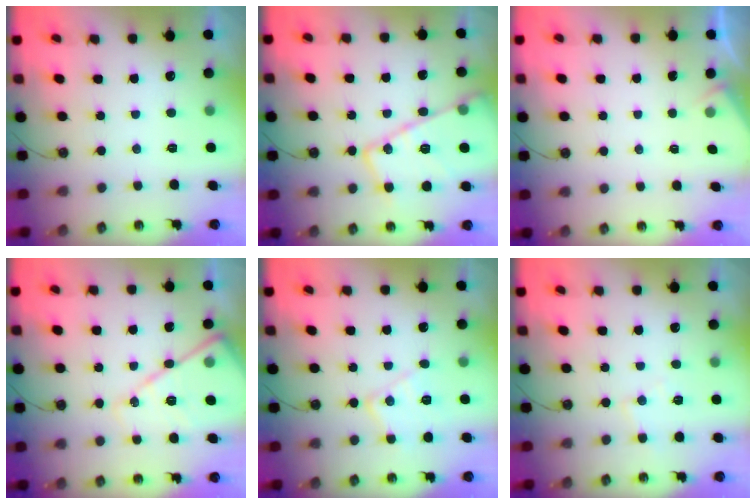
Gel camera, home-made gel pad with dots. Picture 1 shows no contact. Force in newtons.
{"total": 18.9, "press": 18.8, "slide": 2.0}
{"total": 2.5, "press": 2.5, "slide": 0.4}
{"total": 14.0, "press": 13.9, "slide": 1.4}
{"total": 11.0, "press": 11.0, "slide": 0.5}
{"total": 4.6, "press": 4.5, "slide": 0.8}